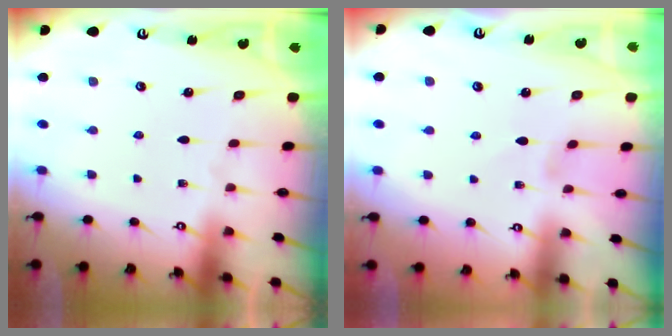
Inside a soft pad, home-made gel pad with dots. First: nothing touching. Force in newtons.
{"total": 0.0}